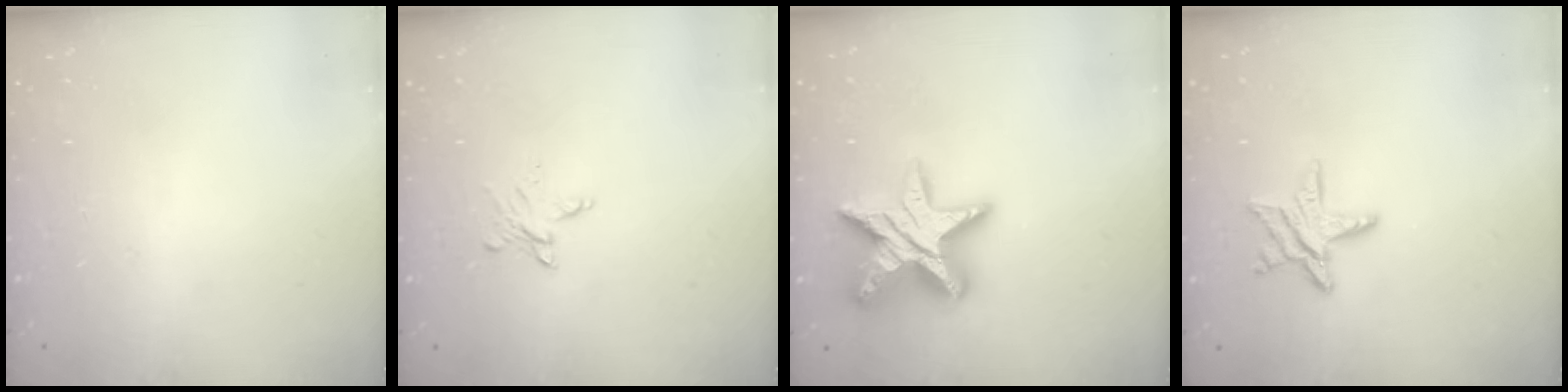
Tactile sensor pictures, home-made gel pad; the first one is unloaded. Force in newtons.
{"total": 4.5, "press": 4.5, "slide": 0.4}
{"total": 17.3, "press": 17.2, "slide": 1.5}
{"total": 9.9, "press": 9.9, "slide": 0.9}